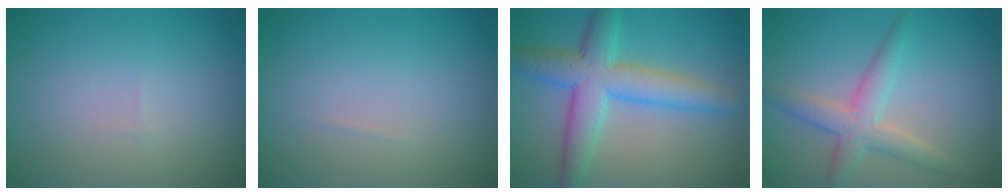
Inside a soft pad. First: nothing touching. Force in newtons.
{"total": 0.0}
{"total": 6.5, "press": 6.5, "slide": 0.1}
{"total": 3.7, "press": 3.7, "slide": 0.1}